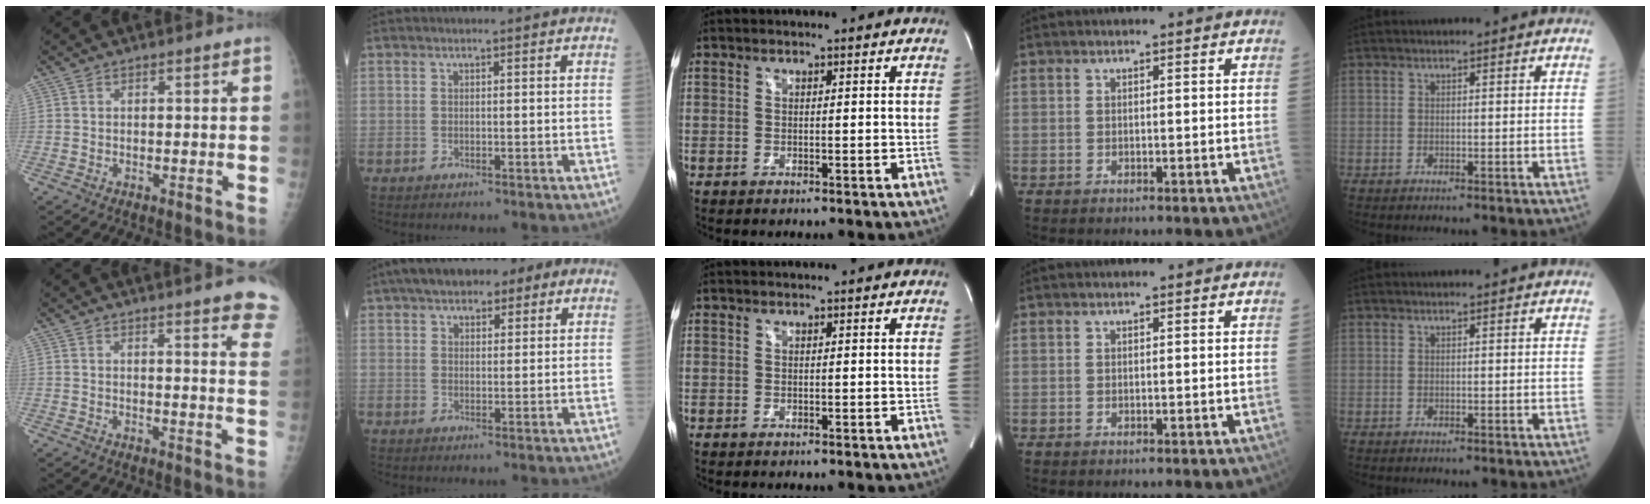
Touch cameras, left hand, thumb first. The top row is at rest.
{"thumb": {"total": 14.1, "force": [11.2, 1.9, 8.3], "torque": [-0.077, -0.055, 0.113]}, "index": {"total": 11.9, "force": [7.3, 4.6, 8.1], "torque": [-0.121, 0.038, 0.102]}}